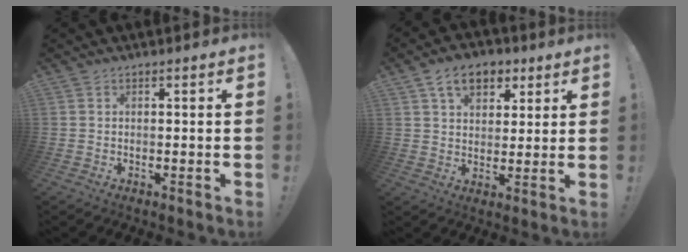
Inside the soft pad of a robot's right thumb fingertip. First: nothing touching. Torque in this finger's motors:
{"motor_torque": [-0.16, 0.40, 0.47, 0.14, 0.00]}